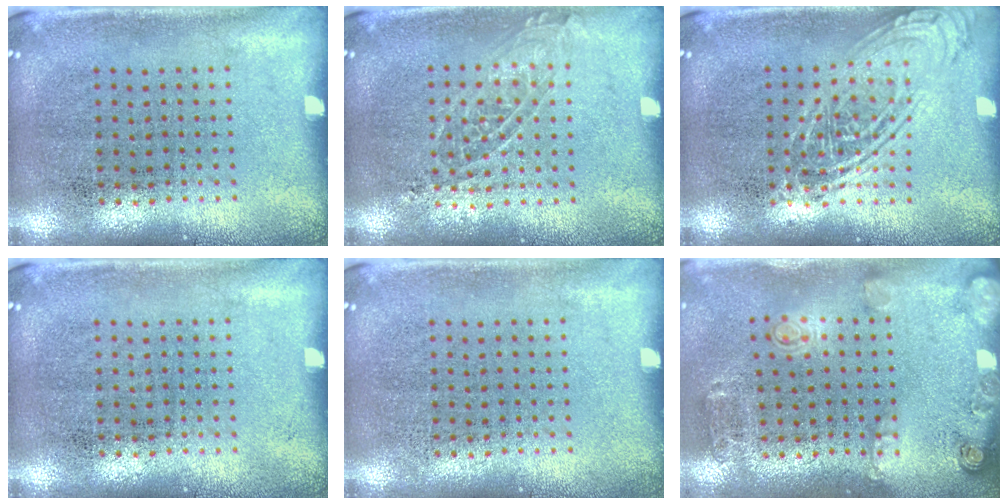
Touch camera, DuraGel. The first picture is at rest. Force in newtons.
{"total": 1.2, "press": 1.1, "slide": 0.5}
{"total": 2.5, "press": 2.5, "slide": 0.2}
{"total": 0.0}
{"total": 0.0}
{"total": 2.0, "press": 1.2, "slide": 1.6}